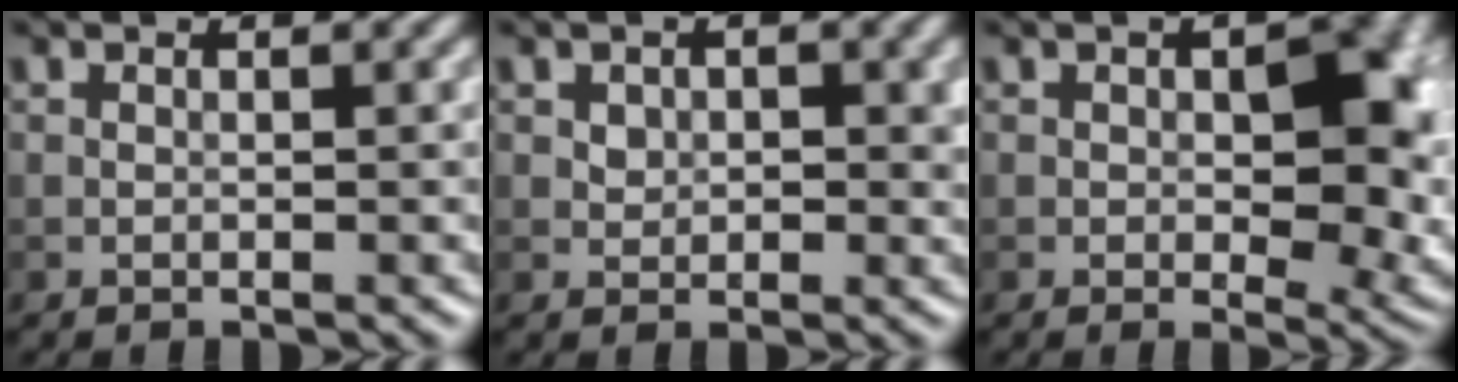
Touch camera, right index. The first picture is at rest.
{"total": 2.0, "force": [0.4, 1.5, 1.2], "torque": [-0.018, -0.003, 0.005]}
{"total": 7.4, "force": [0.2, 3.9, 6.3], "torque": [-0.078, -0.005, 0.007]}